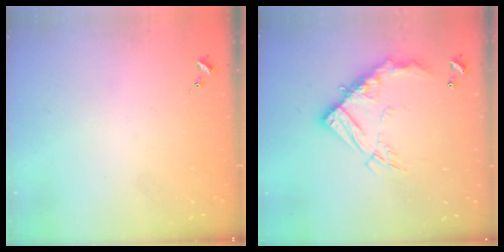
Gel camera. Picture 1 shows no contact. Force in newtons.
{"total": 17.2, "press": 17.1, "slide": 1.7}